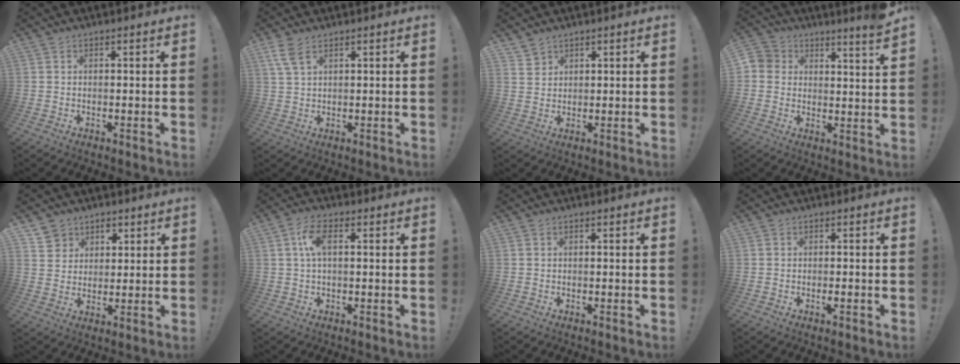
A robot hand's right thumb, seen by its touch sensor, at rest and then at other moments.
{"total": 4.8, "force": [2.9, 1.9, 3.3], "torque": [-0.063, -0.009, 0.055]}
{"total": 2.9, "force": [2.4, 1.6, 0.4], "torque": [-0.002, -0.018, 0.044]}
{"total": 5.5, "force": [4.3, 2.2, 2.6], "torque": [-0.048, -0.030, 0.079]}
{"total": 6.6, "force": [3.9, 5.4, 0.4], "torque": [-0.010, -0.028, 0.078]}
{"total": 6.4, "force": [1.4, 2.8, 5.6], "torque": [-0.097, 0.006, 0.023]}
{"total": 0.0}
{"total": 1.1, "force": [-0.5, -0.1, 1.0], "torque": [-0.020, 0.000, -0.009]}